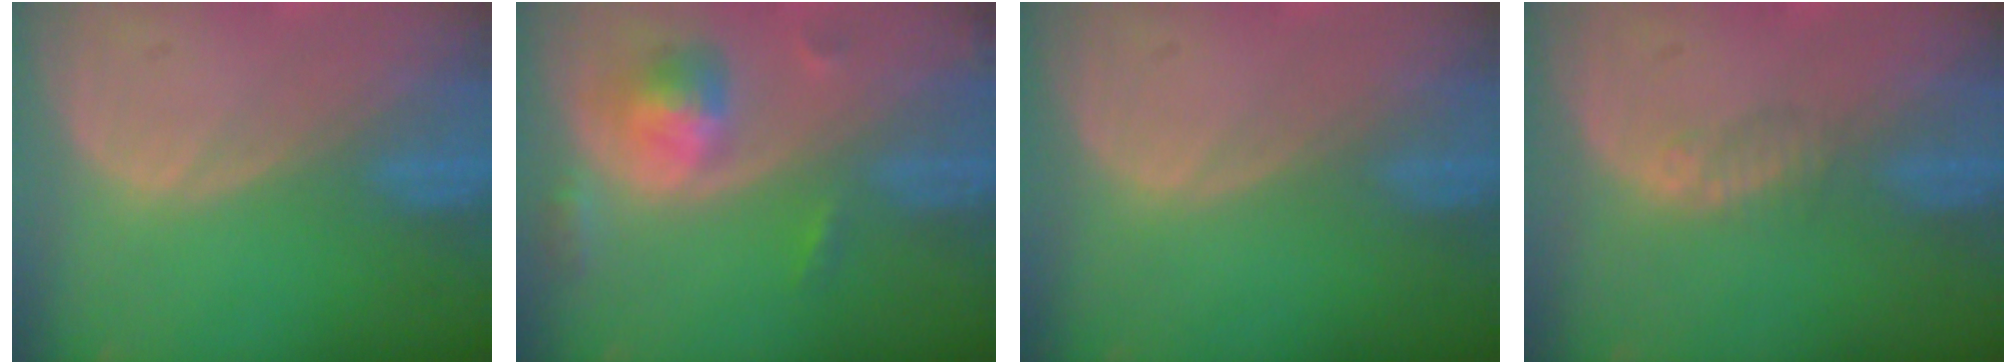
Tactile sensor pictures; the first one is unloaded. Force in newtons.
{"total": 5.6, "press": 5.2, "slide": 1.9}
{"total": 0.0}
{"total": 1.5, "press": 1.3, "slide": 0.9}